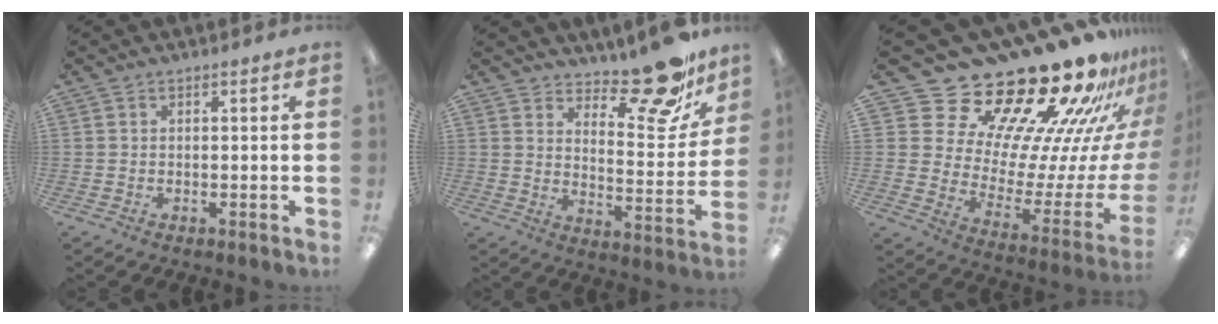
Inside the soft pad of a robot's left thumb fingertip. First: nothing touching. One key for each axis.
{"total": 16.5, "fx": 13.5, "fy": 5.6, "fz": 7.6, "tx": -0.083, "ty": -0.111, "tz": 0.226}
{"total": 29.2, "fx": 23.5, "fy": 10.9, "fz": 13.5, "tx": -0.171, "ty": -0.214, "tz": 0.435}